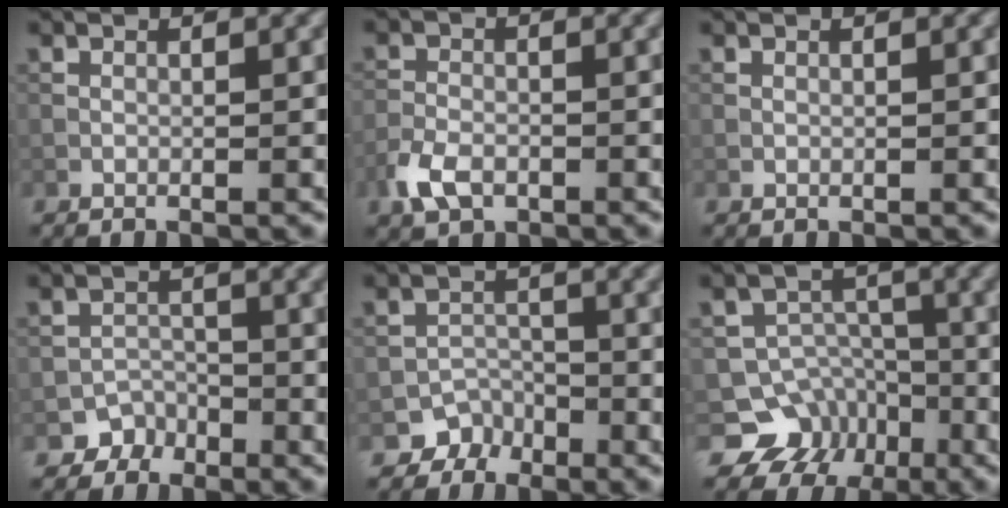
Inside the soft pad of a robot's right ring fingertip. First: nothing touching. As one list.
[{"total": 3.3, "force": [-1.7, 2.1, 1.9], "torque": [-0.042, -0.004, -0.039]}, {"total": 0.0}, {"total": 2.4, "force": [-1.8, 1.6, -0.3], "torque": [0.020, 0.004, -0.025]}, {"total": 2.8, "force": [-2.1, 1.9, -0.1], "torque": [0.021, 0.003, -0.029]}, {"total": 6.9, "force": [-4.5, 5.2, 0.9], "torque": [0.012, 0.001, -0.065]}]